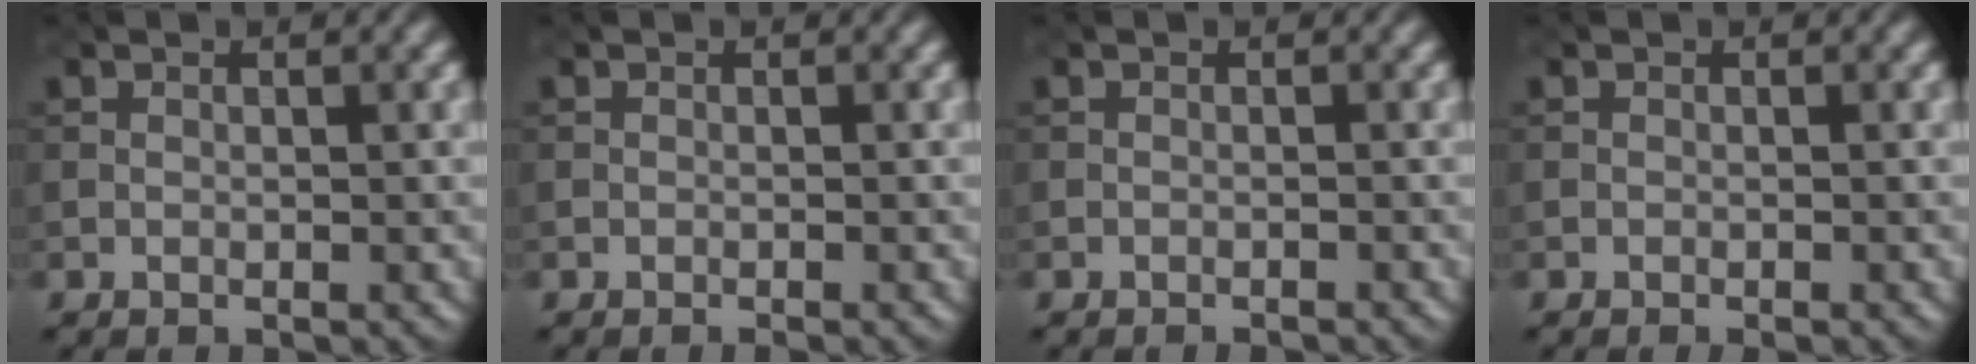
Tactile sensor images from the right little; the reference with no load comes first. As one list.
[{"total": 0.9, "force": [-0.6, 0.3, 0.6], "torque": [-0.011, -0.004, -0.010]}, {"total": 0.9, "force": [-0.8, 0.0, 0.2], "torque": [-0.005, -0.007, -0.016]}, {"total": 1.0, "force": [-0.6, 0.2, 0.8], "torque": [-0.011, -0.004, -0.010]}]